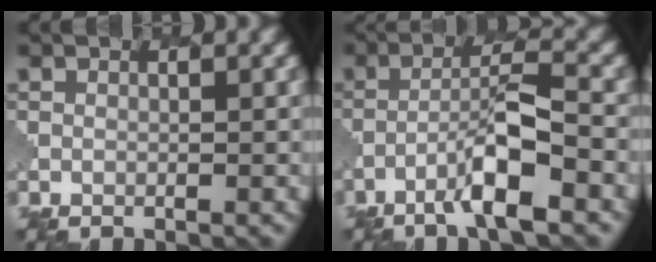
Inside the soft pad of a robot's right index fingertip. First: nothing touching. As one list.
[{"total": 5.3, "force": [-2.8, 0.7, 4.5], "torque": [-0.073, 0.014, -0.052]}]